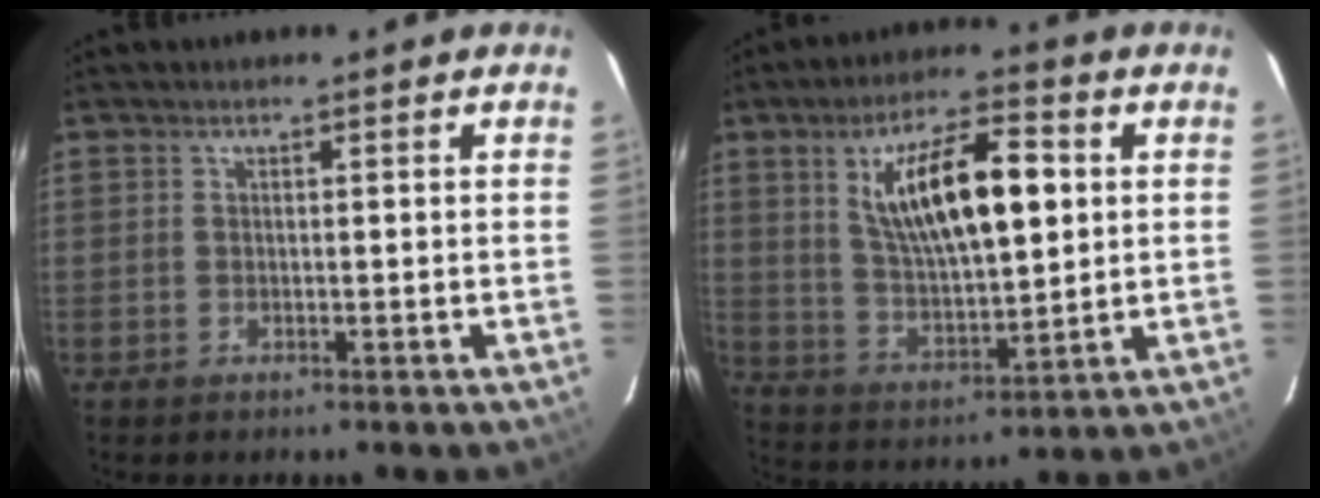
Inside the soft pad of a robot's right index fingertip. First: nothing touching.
{"total": 15.8, "force": [4.2, 5.5, 14.2], "torque": [-0.246, 0.013, 0.085]}